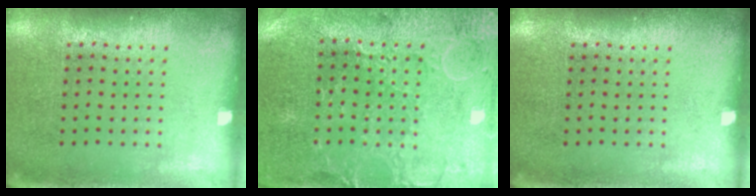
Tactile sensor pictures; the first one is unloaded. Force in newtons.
{"total": 0.7, "press": 0.5, "slide": 0.4}
{"total": 0.0}